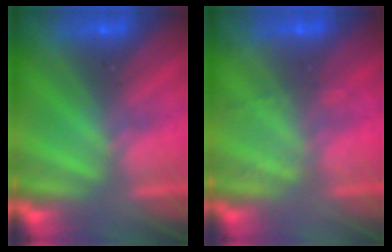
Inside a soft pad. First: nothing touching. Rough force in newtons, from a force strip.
{"total": 2.0}